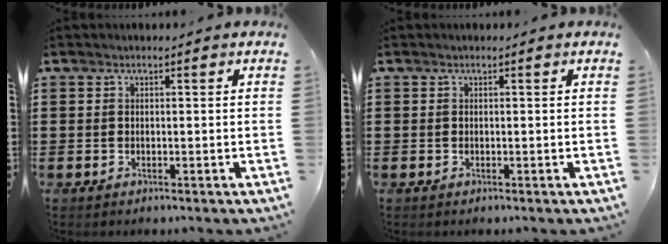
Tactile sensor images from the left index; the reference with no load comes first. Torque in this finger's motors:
{"motor_torque": [0.00, 0.00, 0.01, 0.00]}